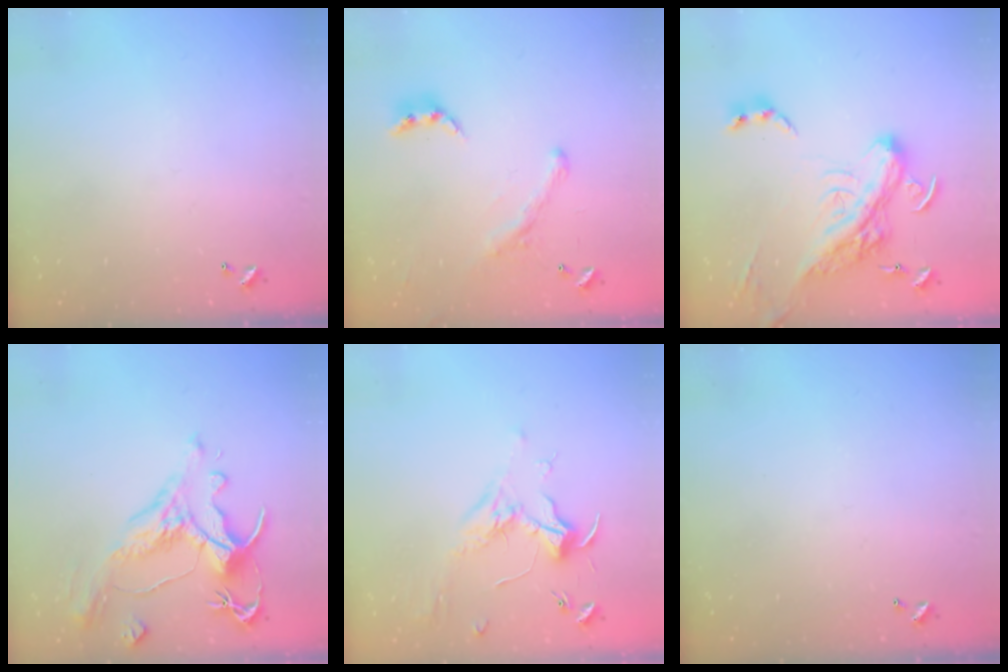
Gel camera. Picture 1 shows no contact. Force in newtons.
{"total": 2.0, "press": 1.5, "slide": 1.2}
{"total": 10.0, "press": 9.8, "slide": 2.3}
{"total": 1.7, "press": 0.9, "slide": 1.5}
{"total": 1.8, "press": 1.7, "slide": 0.7}
{"total": 0.0}